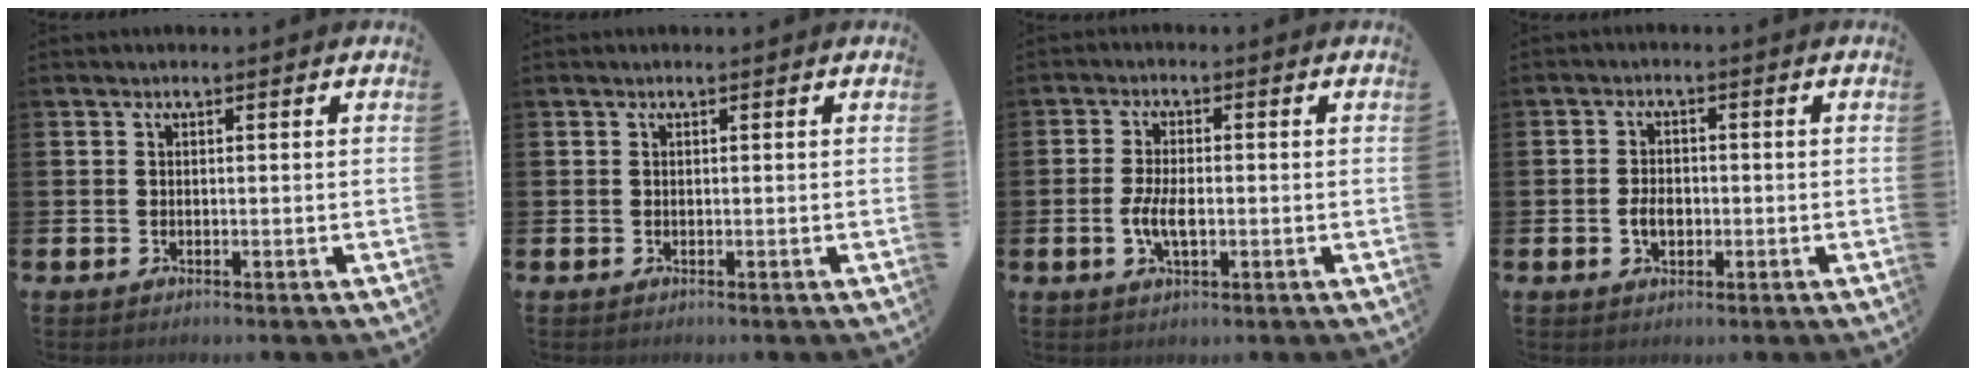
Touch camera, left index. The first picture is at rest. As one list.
[{"total": 0.0}, {"total": 4.2, "force": [-0.7, 1.8, 3.7], "torque": [-0.069, 0.000, -0.014]}, {"total": 2.9, "force": [-0.6, 1.9, 2.0], "torque": [-0.021, -0.004, -0.016]}]